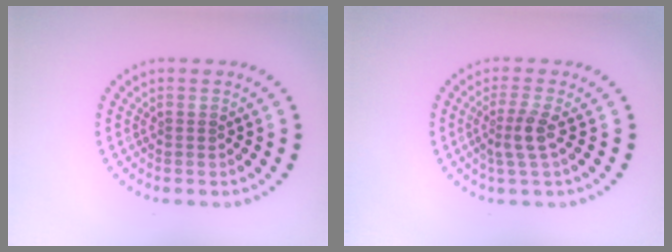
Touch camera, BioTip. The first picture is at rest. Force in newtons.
{"total": 2.3, "press": 1.8, "slide": 1.5}